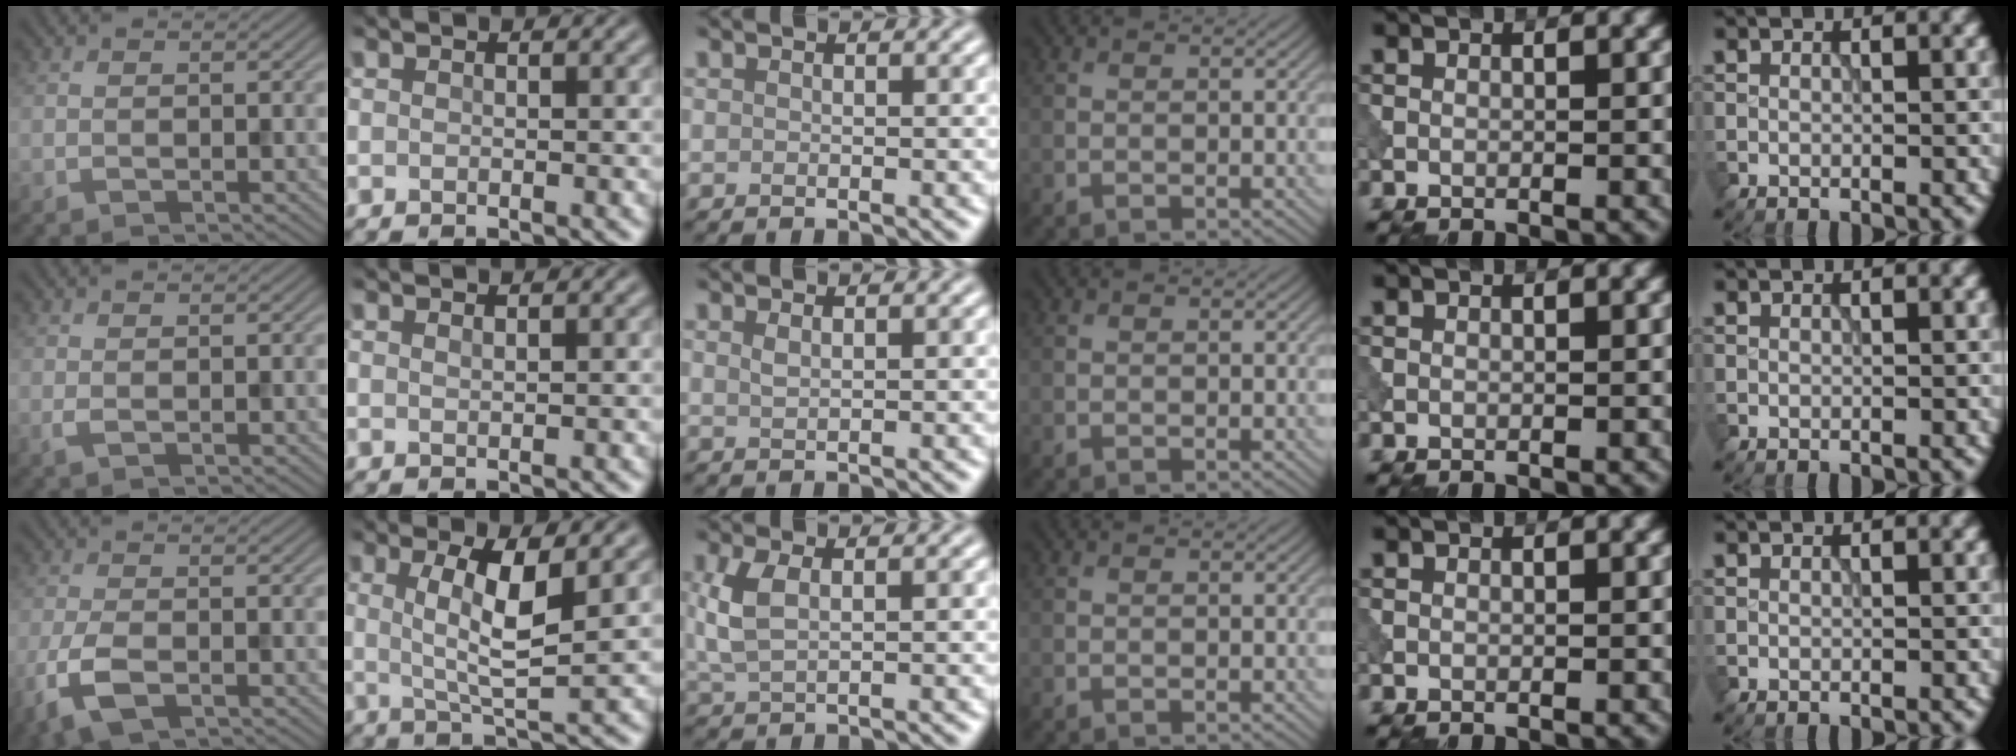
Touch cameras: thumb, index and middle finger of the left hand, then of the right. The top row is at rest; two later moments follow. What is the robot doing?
{"motion": "dispense", "object": "pipette"}